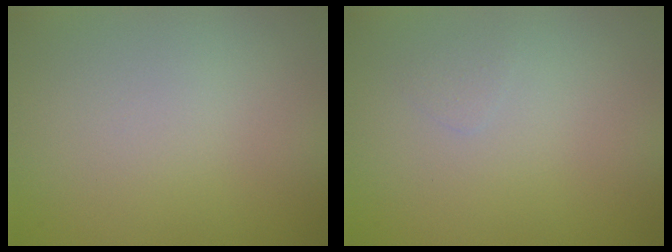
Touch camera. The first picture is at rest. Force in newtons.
{"total": 0.6, "press": 0.6, "slide": 0.0}